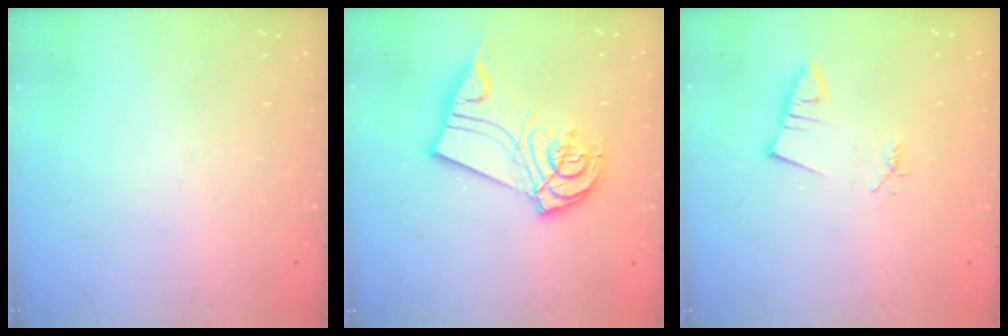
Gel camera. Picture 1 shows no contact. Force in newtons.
{"total": 13.2, "press": 13.1, "slide": 1.5}
{"total": 2.0, "press": 2.0, "slide": 0.2}